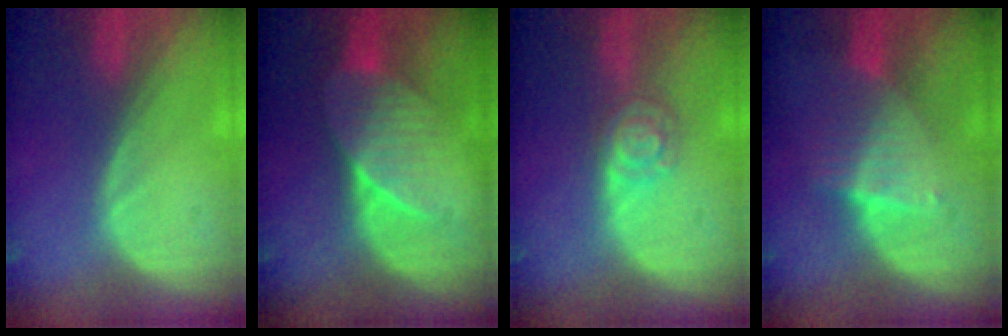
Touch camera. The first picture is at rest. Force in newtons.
{"total": 7.2, "press": 6.6, "slide": 2.8}
{"total": 4.7, "press": 4.1, "slide": 2.3}
{"total": 6.7, "press": 5.9, "slide": 3.2}